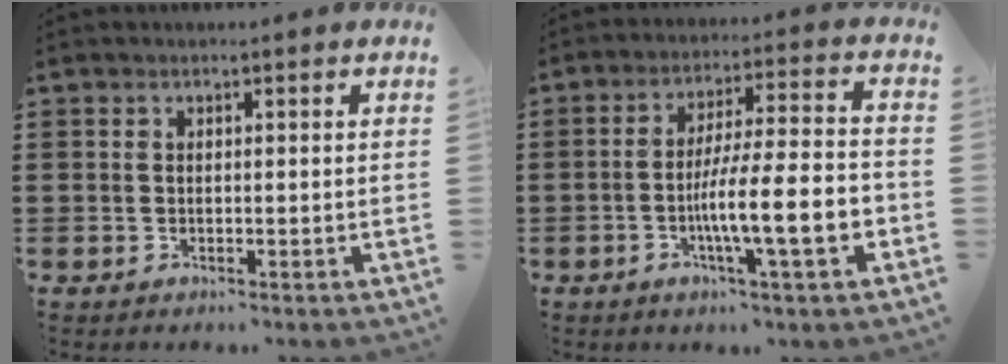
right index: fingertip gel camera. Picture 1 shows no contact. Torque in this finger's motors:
{"motor_torque": [1.38, -0.76, 0.87, 0.12]}